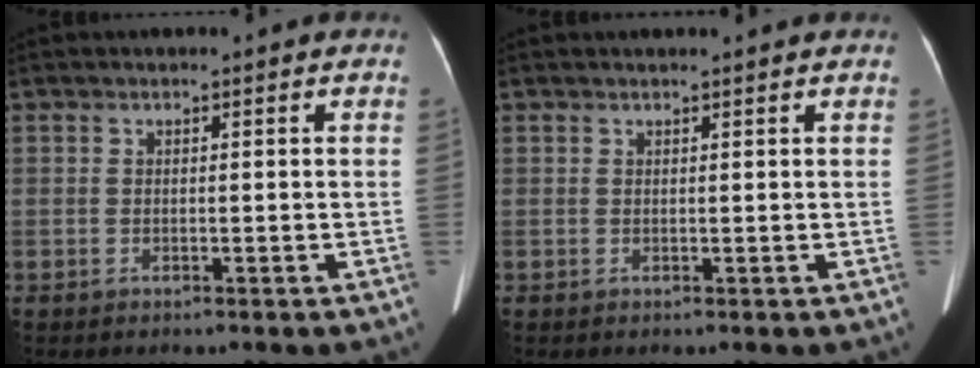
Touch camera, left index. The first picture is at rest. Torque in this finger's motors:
{"motor_torque": [0.10, 0.01, 0.02, 0.02]}